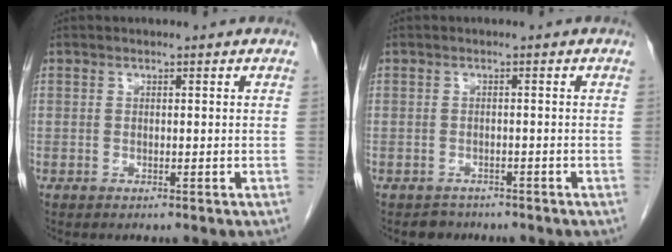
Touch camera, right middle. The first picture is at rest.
{"total": 2.0, "force": [-1.6, 1.1, -0.3], "torque": [-0.003, 0.002, -0.025]}